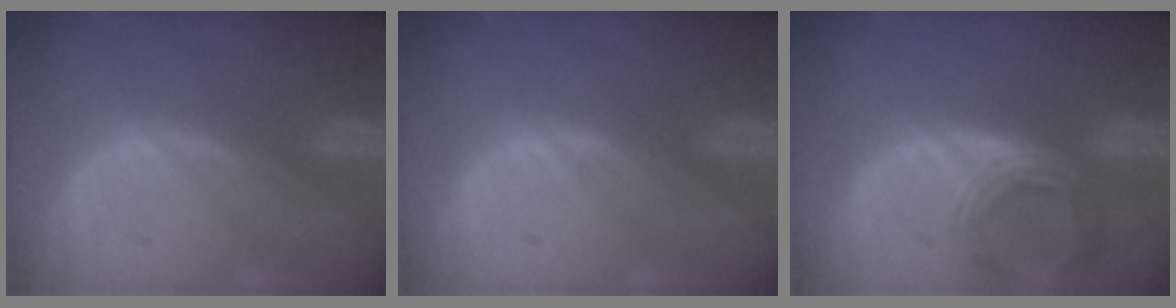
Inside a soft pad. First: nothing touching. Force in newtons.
{"total": 0.6, "press": 0.2, "slide": 0.5}
{"total": 5.8, "press": 5.8, "slide": 0.9}